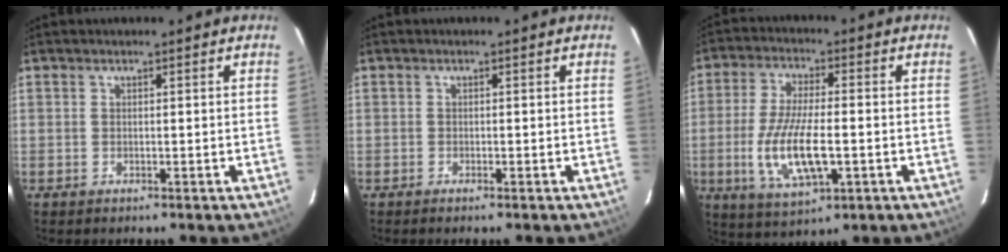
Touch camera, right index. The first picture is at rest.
{"total": 0.7, "force": [-0.6, 0.0, 0.4], "torque": [-0.008, -0.001, -0.011]}
{"total": 12.8, "force": [-2.9, 4.3, 11.7], "torque": [-0.241, -0.014, -0.051]}